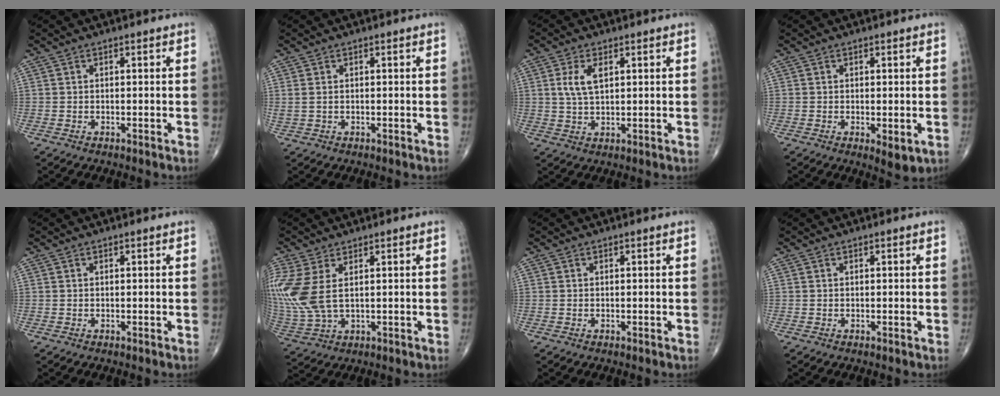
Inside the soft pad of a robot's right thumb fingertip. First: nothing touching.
{"total": 1.5, "force": [0.3, 0.9, 1.2], "torque": [-0.043, 0.005, 0.009]}
{"total": 5.1, "force": [1.6, 2.6, 4.2], "torque": [-0.085, -0.001, 0.032]}
{"total": 3.4, "force": [-0.7, 1.4, 3.0], "torque": [-0.038, -0.010, -0.006]}
{"total": 0.0}
{"total": 12.9, "force": [2.7, 6.9, 10.6], "torque": [-0.283, -0.005, 0.070]}
{"total": 0.0}
{"total": 0.0}